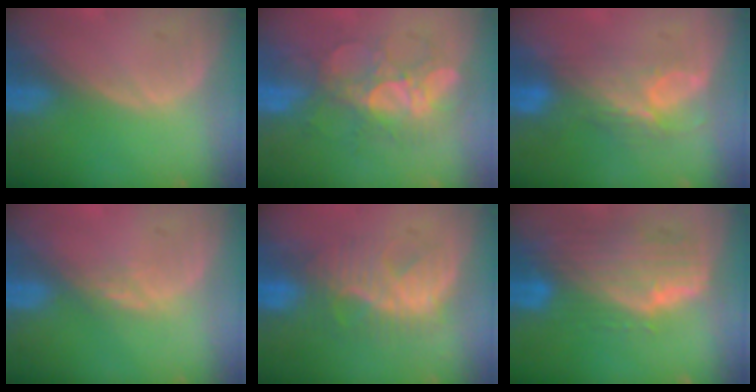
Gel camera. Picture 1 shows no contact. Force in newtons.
{"total": 8.4, "press": 8.1, "slide": 2.2}
{"total": 7.6, "press": 6.6, "slide": 3.7}
{"total": 2.4, "press": 1.9, "slide": 1.4}
{"total": 8.0, "press": 7.9, "slide": 1.3}
{"total": 10.2, "press": 8.9, "slide": 4.9}